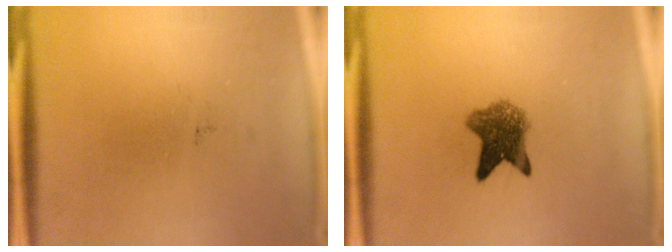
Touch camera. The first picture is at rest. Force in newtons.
{"total": 5.7}